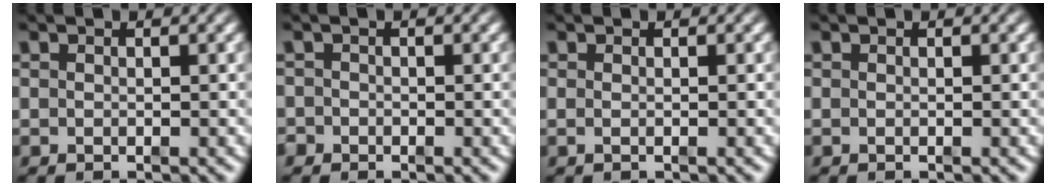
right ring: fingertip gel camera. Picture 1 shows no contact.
{"total": 1.5, "force": [-1.0, 1.1, -0.3], "torque": [0.007, -0.008, -0.017]}
{"total": 0.5, "force": [-0.1, -0.2, 0.5], "torque": [-0.007, -0.001, -0.001]}
{"total": 0.0}